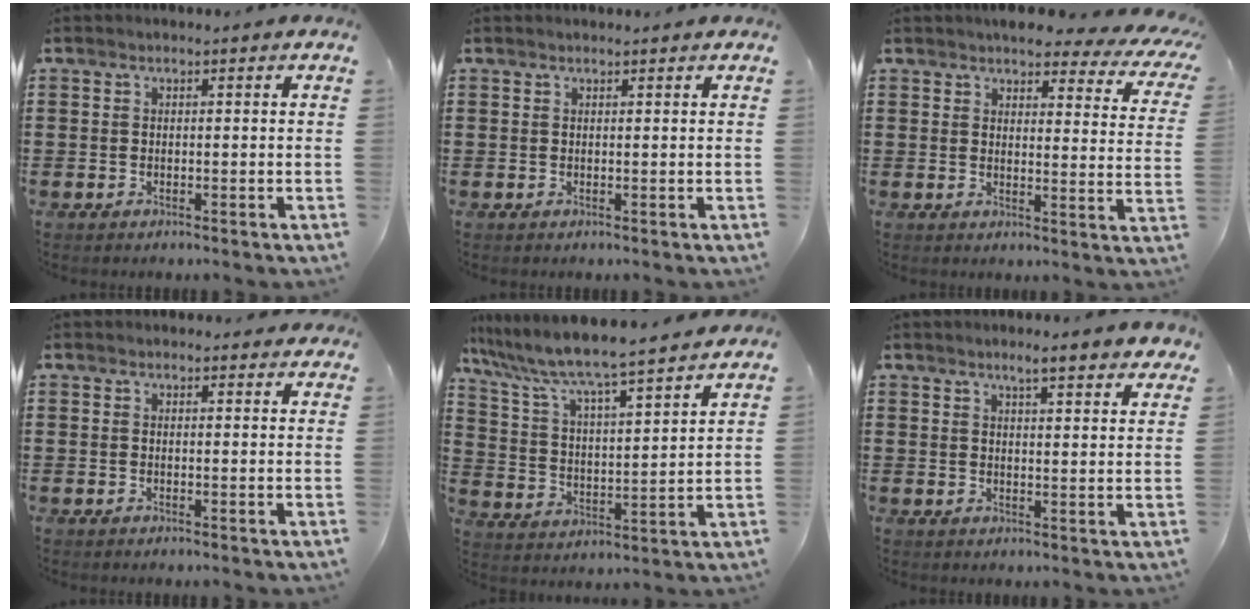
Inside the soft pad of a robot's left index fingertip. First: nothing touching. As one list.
[{"total": 0.5, "force": [0.5, 0.0, 0.2], "torque": [-0.005, -0.001, 0.011]}, {"total": 4.8, "force": [4.2, 1.1, 2.0], "torque": [-0.042, -0.021, 0.069]}, {"total": 1.1, "force": [1.0, 0.4, 0.2], "torque": [-0.006, 0.004, 0.019]}, {"total": 6.7, "force": [6.2, -0.2, 2.5], "torque": [-0.080, -0.051, 0.099]}, {"total": 4.4, "force": [3.7, 0.2, 2.3], "torque": [-0.047, -0.006, 0.063]}]